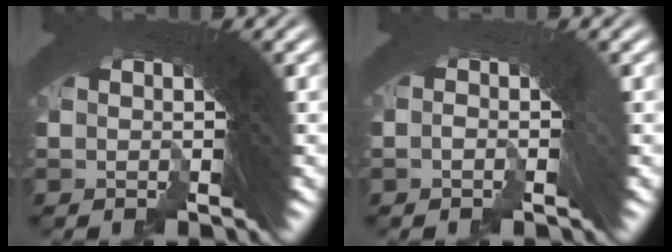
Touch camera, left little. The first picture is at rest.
{"total": 1.4, "force": [-1.3, -0.3, 0.3], "torque": [0.009, 0.014, -0.027]}